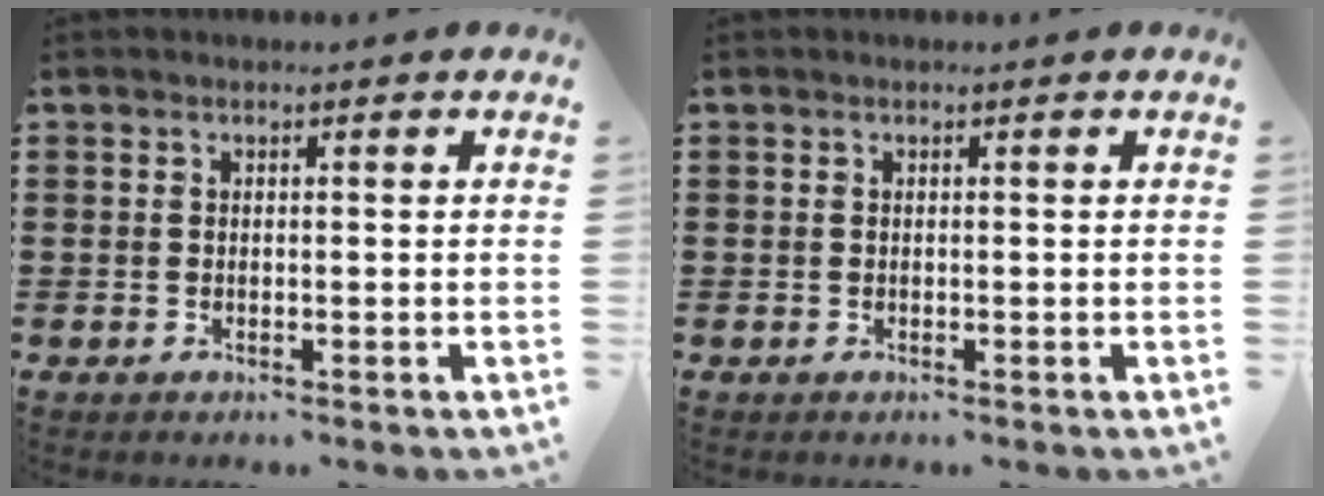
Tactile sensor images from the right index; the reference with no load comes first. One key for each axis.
{"total": 0.0}